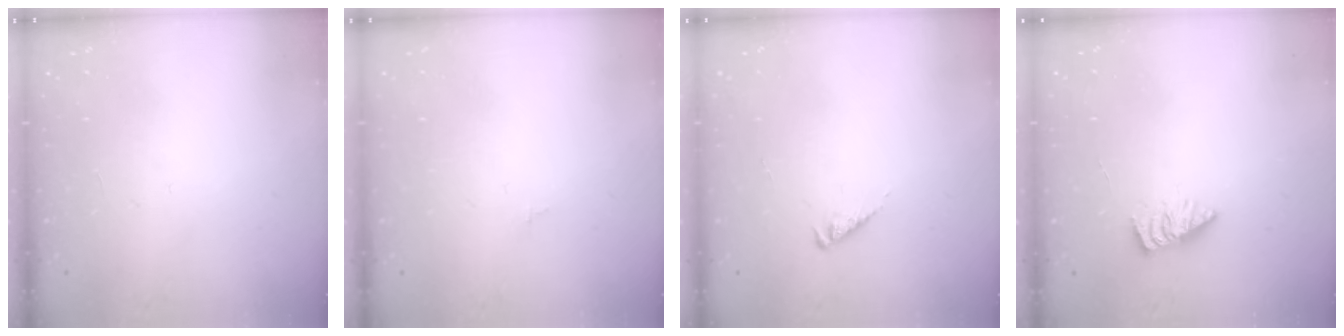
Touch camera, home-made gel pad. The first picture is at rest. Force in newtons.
{"total": 0.0}
{"total": 2.4, "press": 2.3, "slide": 0.5}
{"total": 2.6, "press": 2.6, "slide": 0.2}